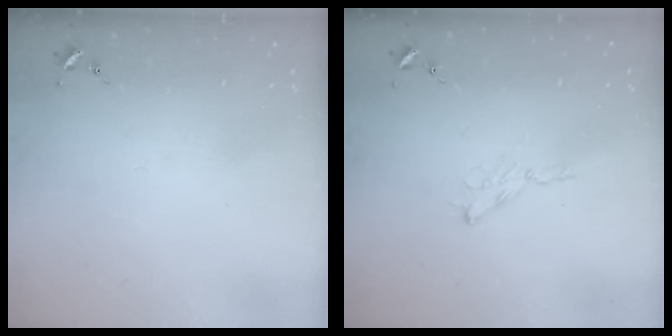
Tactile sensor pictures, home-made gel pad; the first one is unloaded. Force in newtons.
{"total": 2.9, "press": 2.9, "slide": 0.3}